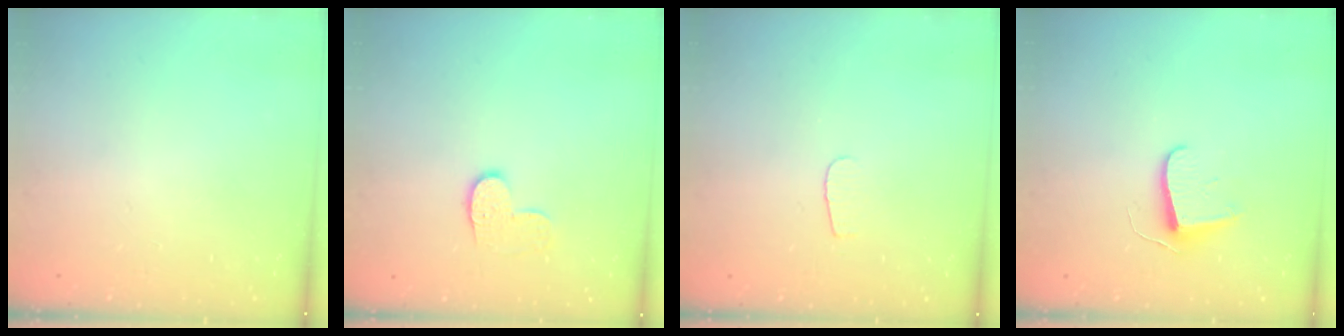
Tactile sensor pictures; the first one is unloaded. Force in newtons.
{"total": 8.2, "press": 8.2, "slide": 0.3}
{"total": 3.5, "press": 3.5, "slide": 0.3}
{"total": 7.1, "press": 7.1, "slide": 0.5}